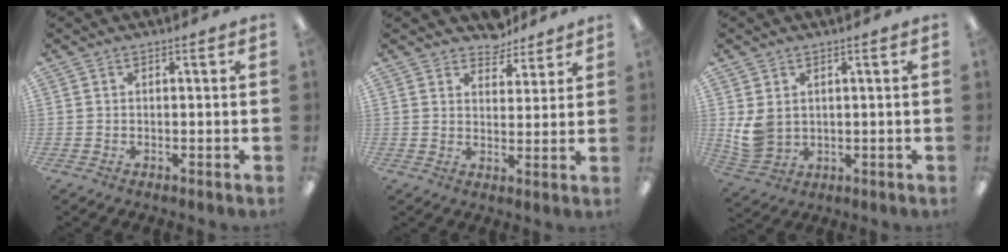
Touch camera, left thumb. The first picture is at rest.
{"total": 5.5, "force": [4.9, 2.5, 0.3], "torque": [0.001, -0.031, 0.089]}
{"total": 6.1, "force": [1.6, 4.8, 3.4], "torque": [-0.078, -0.004, 0.032]}